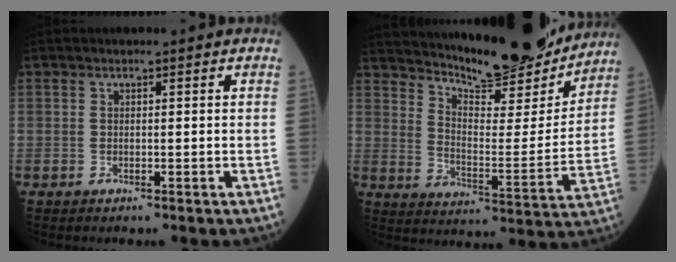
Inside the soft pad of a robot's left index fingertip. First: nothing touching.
{"total": 21.0, "force": [19.3, 3.2, 7.6], "torque": [-0.124, -0.036, 0.274]}